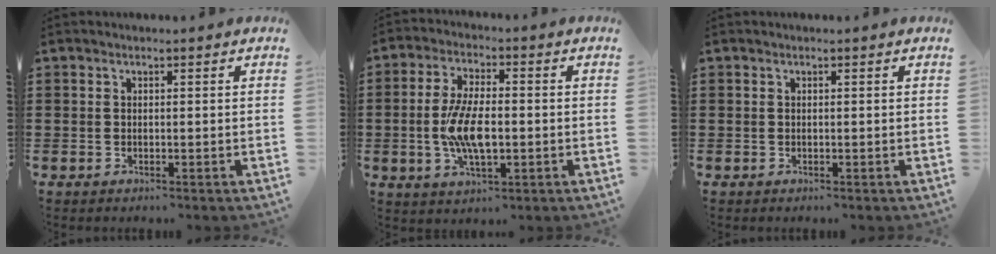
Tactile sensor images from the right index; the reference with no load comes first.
{"total": 8.4, "force": [-1.2, 3.4, 7.6], "torque": [-0.164, -0.004, -0.027]}
{"total": 0.0}